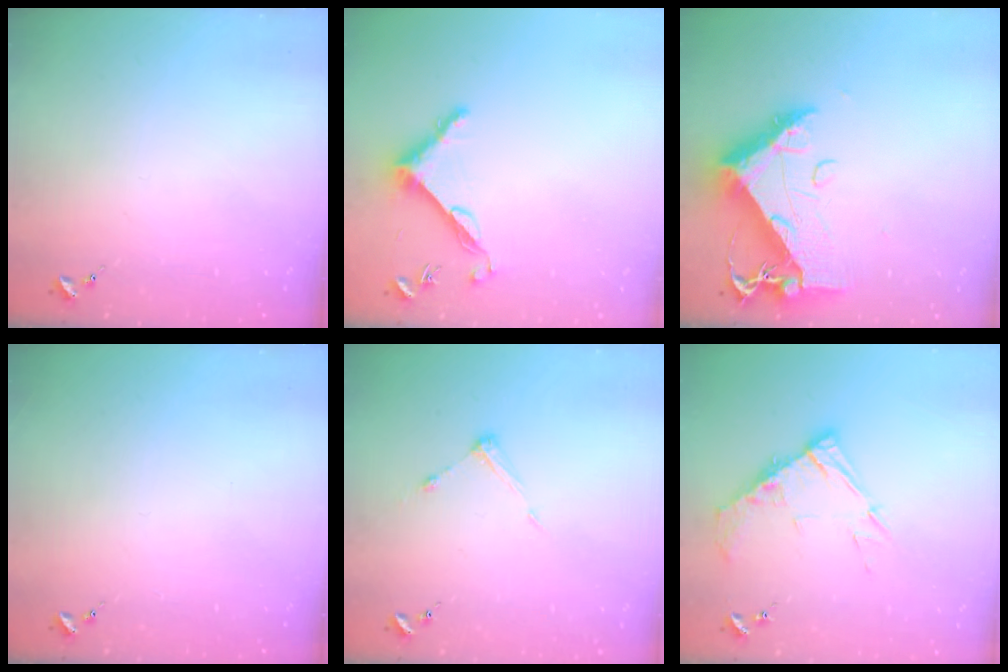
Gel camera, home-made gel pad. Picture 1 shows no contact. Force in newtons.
{"total": 7.5, "press": 7.5, "slide": 0.5}
{"total": 13.1, "press": 13.1, "slide": 1.4}
{"total": 0.0}
{"total": 5.3, "press": 5.2, "slide": 0.2}
{"total": 11.1, "press": 11.0, "slide": 1.1}